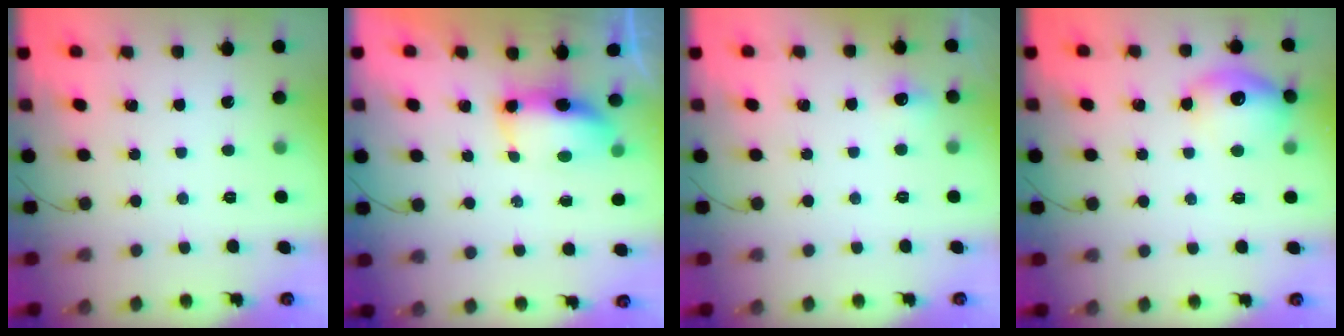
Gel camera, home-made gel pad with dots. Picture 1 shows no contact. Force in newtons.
{"total": 7.1, "press": 7.0, "slide": 0.6}
{"total": 5.4, "press": 5.1, "slide": 1.7}
{"total": 13.0, "press": 13.0, "slide": 0.6}